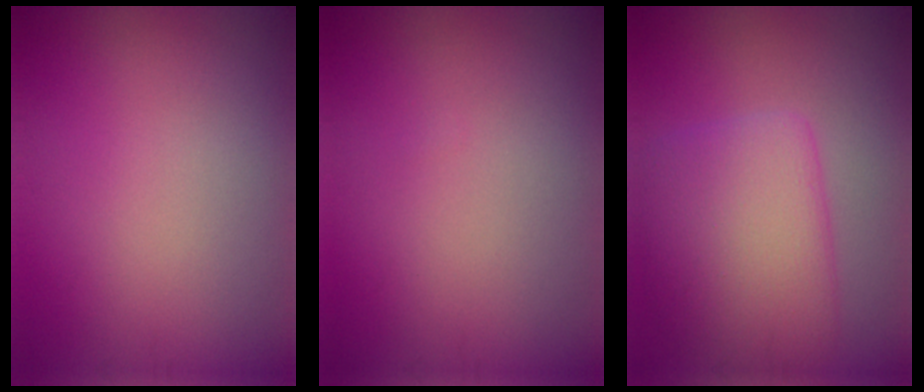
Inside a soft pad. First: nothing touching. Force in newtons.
{"total": 0.0}
{"total": 7.0, "press": 7.0, "slide": 0.2}